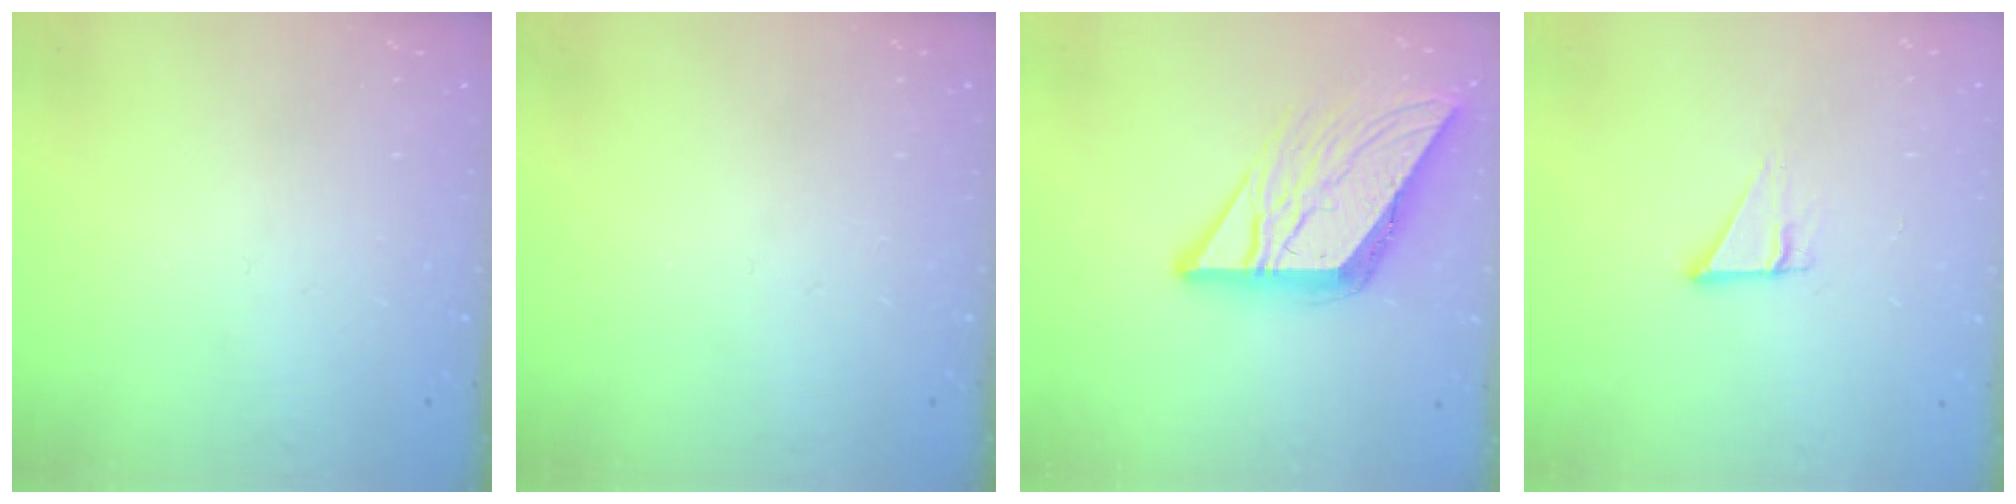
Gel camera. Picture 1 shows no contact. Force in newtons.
{"total": 0.0}
{"total": 11.5, "press": 11.4, "slide": 1.1}
{"total": 3.1, "press": 3.1, "slide": 0.2}